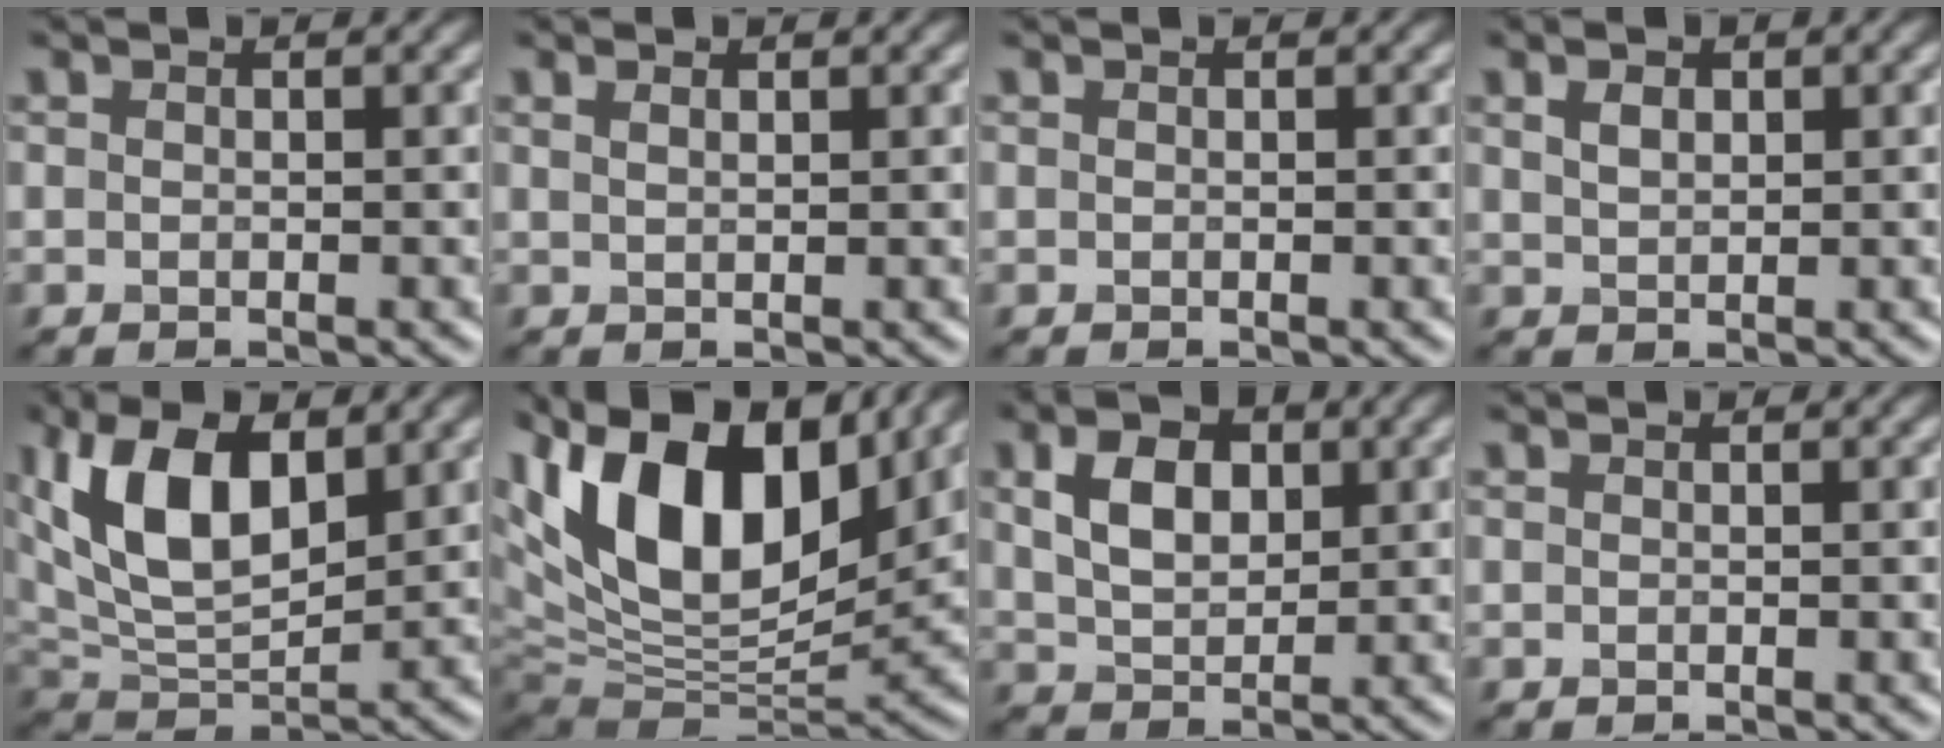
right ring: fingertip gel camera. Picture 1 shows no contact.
{"total": 0.9, "force": [0.6, 0.3, 0.5], "torque": [-0.011, 0.001, 0.013]}
{"total": 0.0}
{"total": 1.6, "force": [0.8, 0.9, 1.1], "torque": [-0.020, 0.002, 0.017]}
{"total": 10.6, "force": [3.9, 5.4, 8.3], "torque": [-0.165, 0.008, 0.064]}
{"total": 17.8, "force": [7.9, 9.2, 13.1], "torque": [-0.256, 0.049, 0.131]}
{"total": 5.0, "force": [1.6, 3.1, 3.6], "torque": [-0.070, 0.004, 0.027]}
{"total": 0.0}